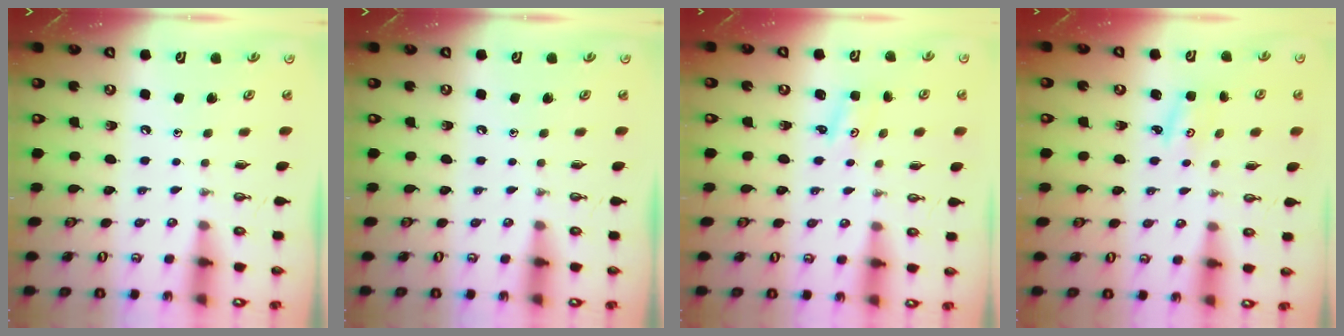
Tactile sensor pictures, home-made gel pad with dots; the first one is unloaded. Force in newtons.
{"total": 0.0}
{"total": 1.4, "press": 1.4, "slide": 0.2}
{"total": 2.8, "press": 2.8, "slide": 0.4}